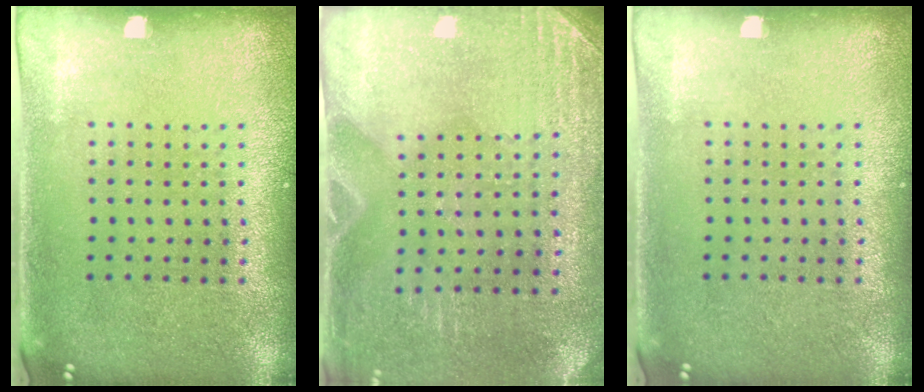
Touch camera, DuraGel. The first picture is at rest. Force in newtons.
{"total": 2.8, "press": 2.6, "slide": 1.2}
{"total": 0.0}